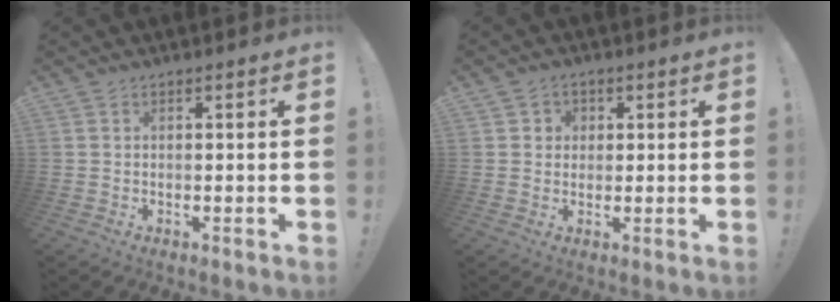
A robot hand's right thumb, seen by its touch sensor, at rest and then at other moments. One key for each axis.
{"total": 3.2, "fx": 0.7, "fy": 3.1, "fz": 0.7, "tx": -0.007, "ty": -0.002, "tz": 0.011}